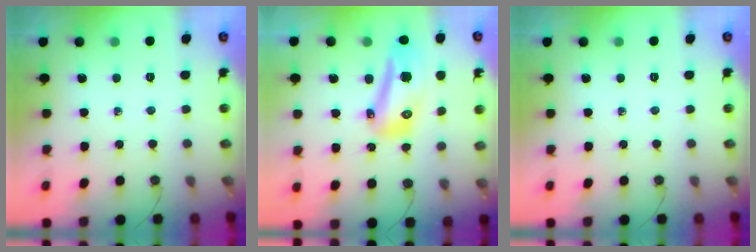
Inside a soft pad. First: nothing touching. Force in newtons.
{"total": 14.5, "press": 14.4, "slide": 1.9}
{"total": 0.0}